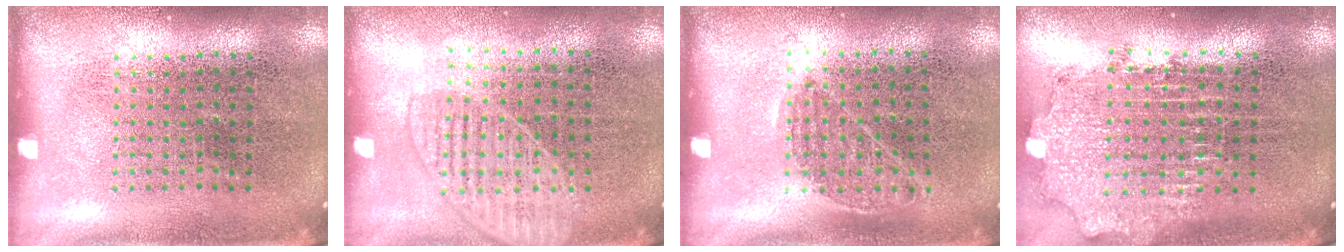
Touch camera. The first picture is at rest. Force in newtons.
{"total": 1.3, "press": 1.2, "slide": 0.6}
{"total": 0.9, "press": 0.7, "slide": 0.6}
{"total": 2.0, "press": 1.6, "slide": 1.3}